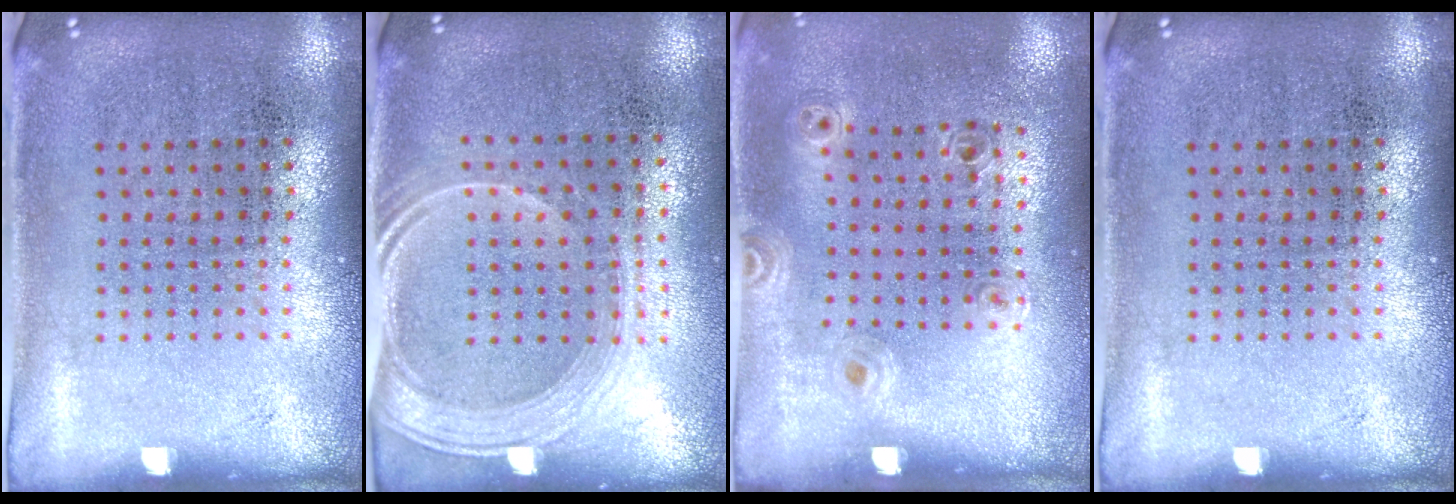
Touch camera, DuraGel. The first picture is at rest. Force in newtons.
{"total": 1.8, "press": 1.6, "slide": 1.0}
{"total": 1.1, "press": 1.0, "slide": 0.5}
{"total": 0.0}